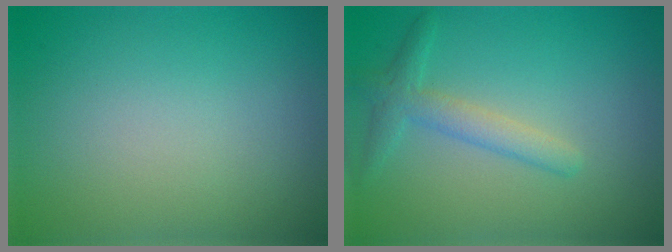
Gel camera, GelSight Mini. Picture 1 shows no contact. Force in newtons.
{"total": 2.5, "press": 2.5, "slide": 0.1}